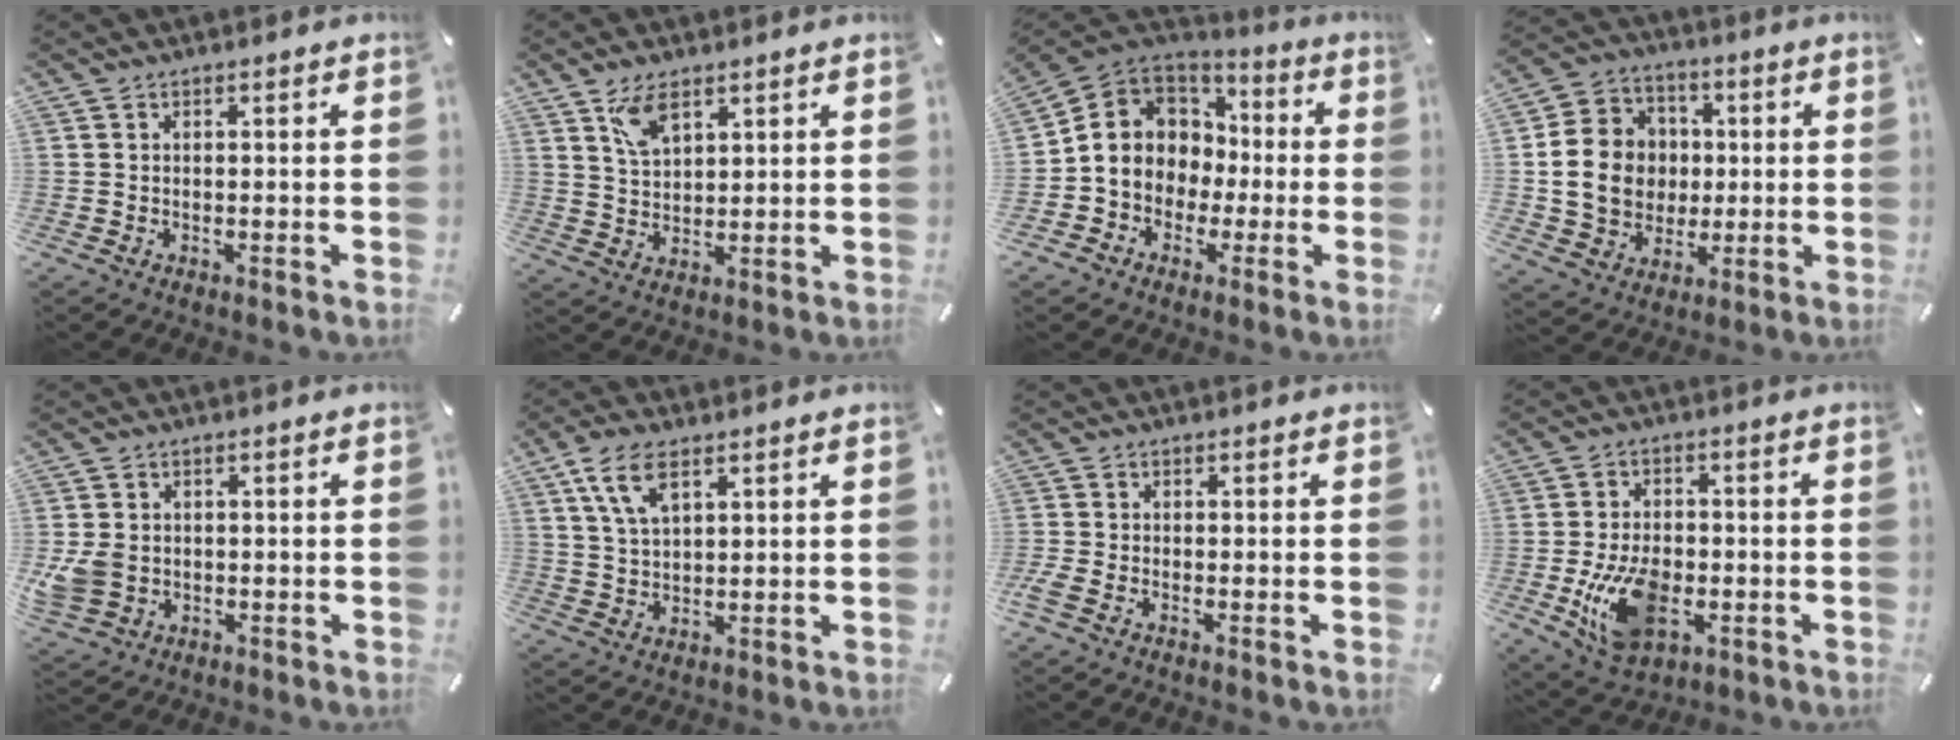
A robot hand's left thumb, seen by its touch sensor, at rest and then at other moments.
{"total": 6.5, "force": [4.0, 3.3, 3.9], "torque": [-0.078, -0.003, 0.074]}
{"total": 10.6, "force": [-1.9, 10.1, 2.6], "torque": [-0.075, 0.010, -0.029]}
{"total": 14.7, "force": [0.1, 13.1, 6.5], "torque": [-0.134, 0.014, 0.008]}
{"total": 6.4, "force": [-0.7, 5.5, 3.1], "torque": [-0.084, 0.008, -0.010]}
{"total": 8.0, "force": [4.2, 3.9, 5.5], "torque": [-0.125, 0.002, 0.079]}
{"total": 2.2, "force": [-1.2, 1.0, 1.5], "torque": [-0.044, -0.006, -0.026]}
{"total": 13.4, "force": [-3.3, 8.9, 9.5], "torque": [-0.182, -0.006, -0.059]}